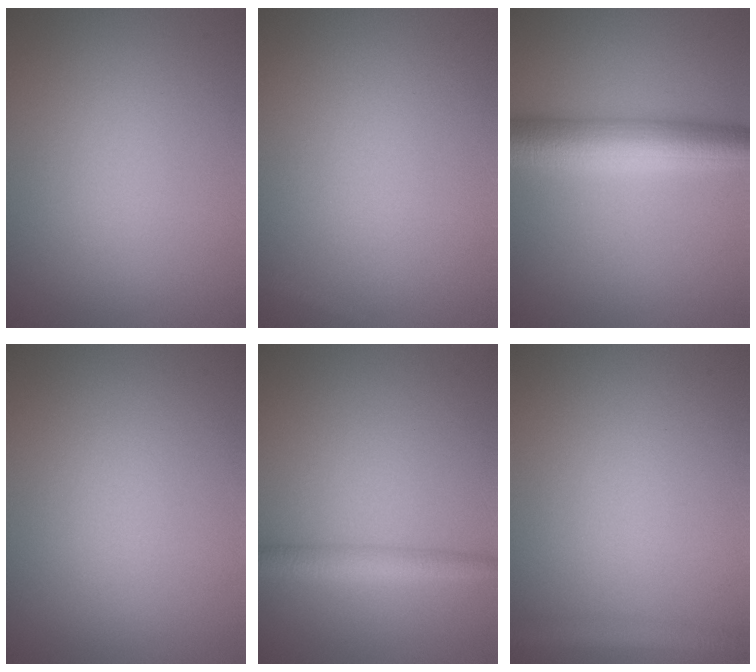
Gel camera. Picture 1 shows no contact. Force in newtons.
{"total": 0.8, "press": 0.8, "slide": 0.1}
{"total": 6.4, "press": 6.4, "slide": 0.0}
{"total": 0.0}
{"total": 2.3, "press": 2.3, "slide": 0.1}
{"total": 2.4, "press": 2.4, "slide": 0.1}